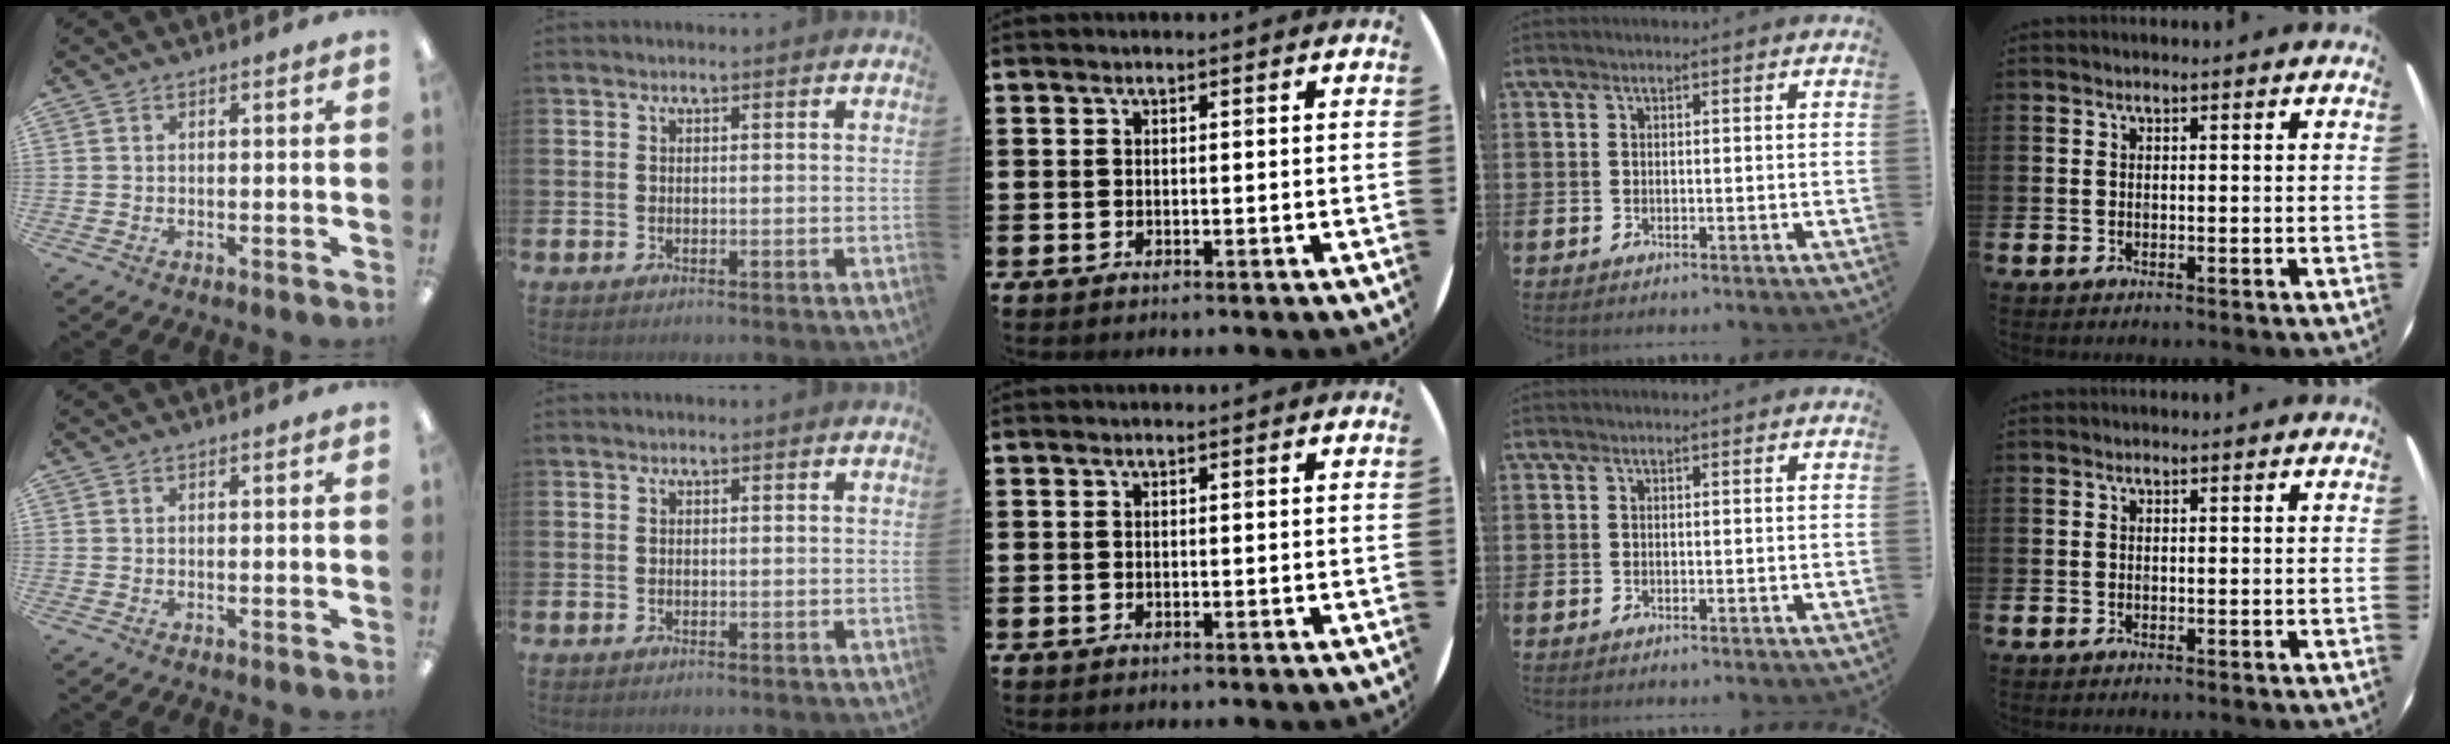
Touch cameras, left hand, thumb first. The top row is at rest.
{}